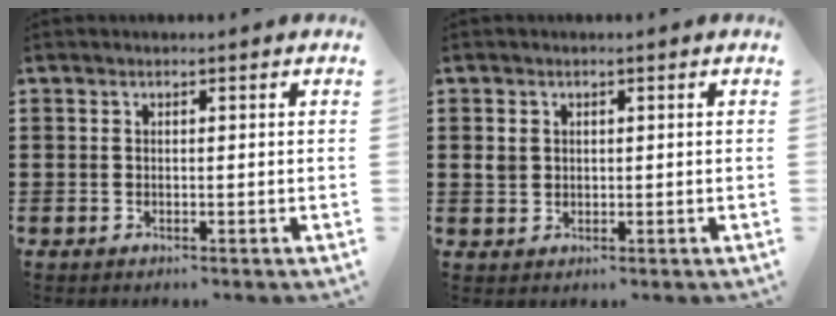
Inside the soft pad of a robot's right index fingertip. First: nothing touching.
{"total": 1.8, "force": [0.4, 1.6, 0.8], "torque": [-0.020, 0.007, 0.008]}